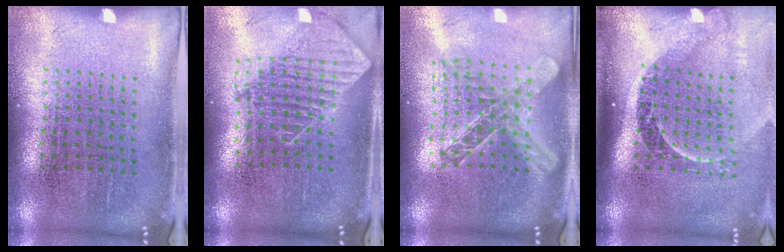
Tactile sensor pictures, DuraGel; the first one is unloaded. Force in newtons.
{"total": 1.8, "press": 1.5, "slide": 1.1}
{"total": 2.0, "press": 1.7, "slide": 1.0}
{"total": 2.3, "press": 1.6, "slide": 1.7}